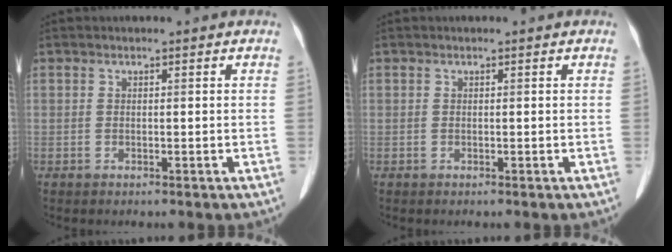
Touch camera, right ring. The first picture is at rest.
{"total": 0.0}